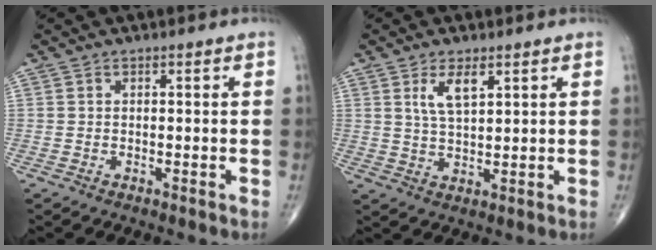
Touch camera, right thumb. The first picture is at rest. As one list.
[{"total": 5.3, "force": [2.5, 2.1, 4.2], "torque": [-0.076, -0.014, 0.051]}]